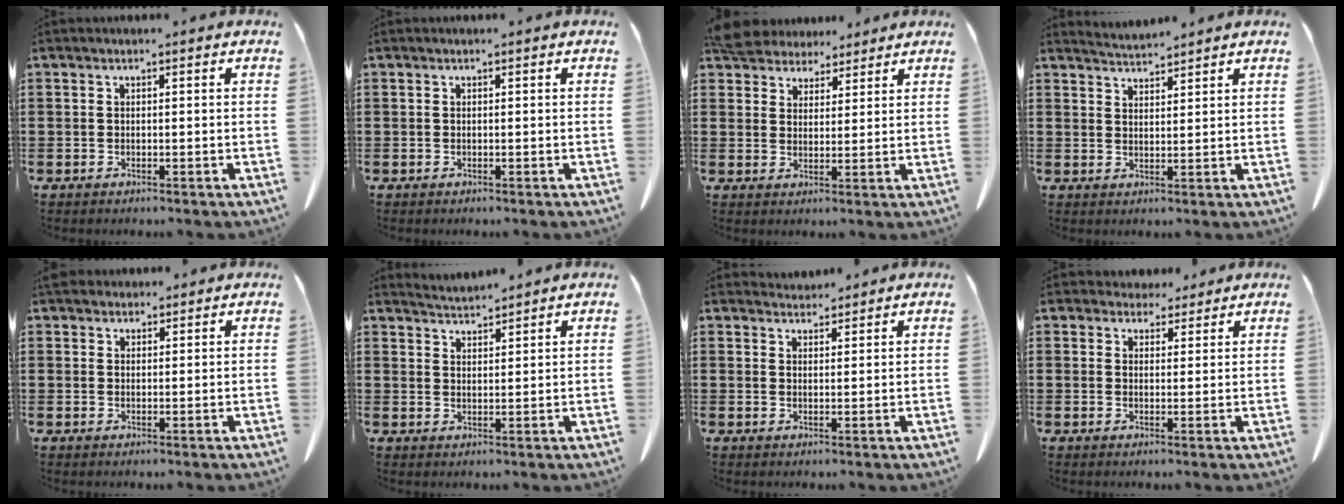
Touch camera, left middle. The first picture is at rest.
{"total": 0.0}
{"total": 5.6, "force": [5.2, 2.0, 0.7], "torque": [-0.037, -0.010, 0.101]}
{"total": 2.9, "force": [2.8, -0.2, 0.0], "torque": [-0.009, -0.012, 0.053]}
{"total": 2.8, "force": [2.4, 1.2, 0.6], "torque": [-0.020, 0.001, 0.047]}
{"total": 3.0, "force": [3.0, -0.2, 0.0], "torque": [-0.010, -0.012, 0.055]}
{"total": 2.5, "force": [2.5, 0.4, -0.1], "torque": [-0.004, -0.006, 0.048]}
{"total": 3.5, "force": [3.1, 1.5, 0.5], "torque": [-0.011, -0.003, 0.058]}